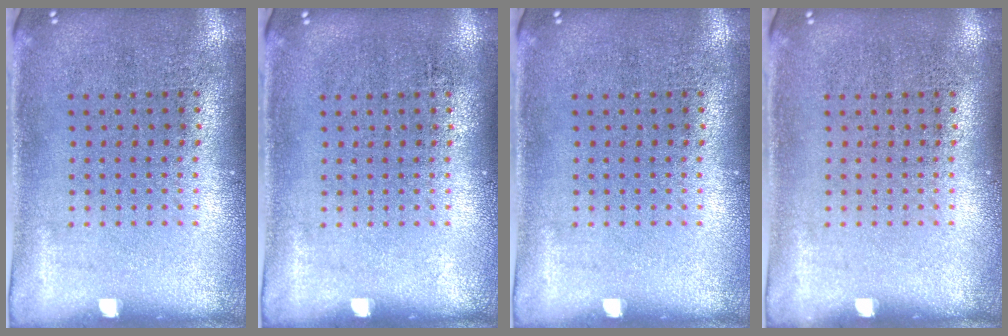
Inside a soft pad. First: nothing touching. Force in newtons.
{"total": 0.0}
{"total": 0.0}
{"total": 0.0}